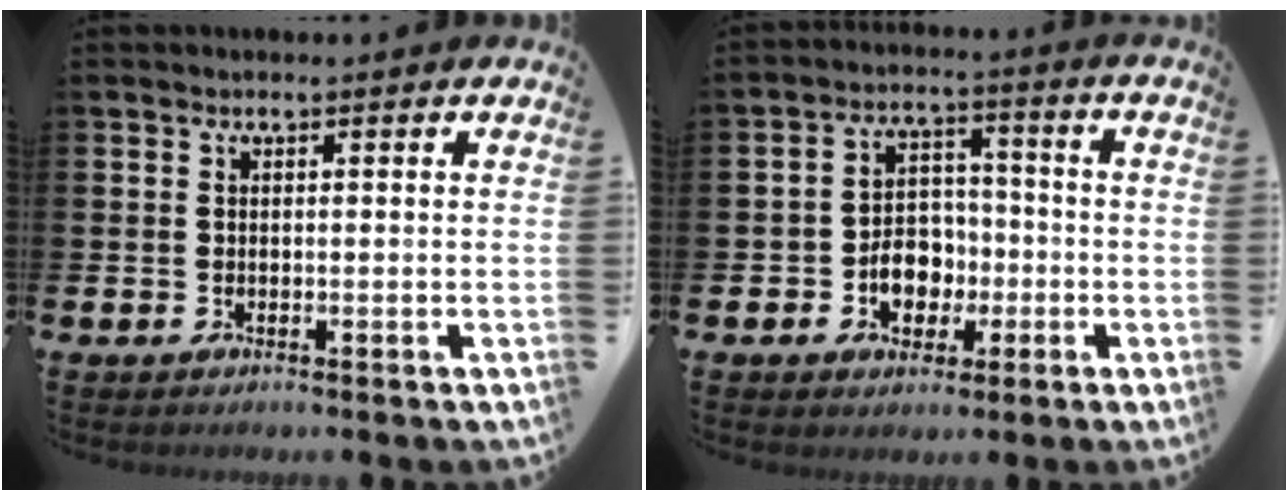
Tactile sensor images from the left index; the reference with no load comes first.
{"total": 5.9, "force": [-1.7, 4.7, 3.1], "torque": [-0.046, 0.008, -0.037]}